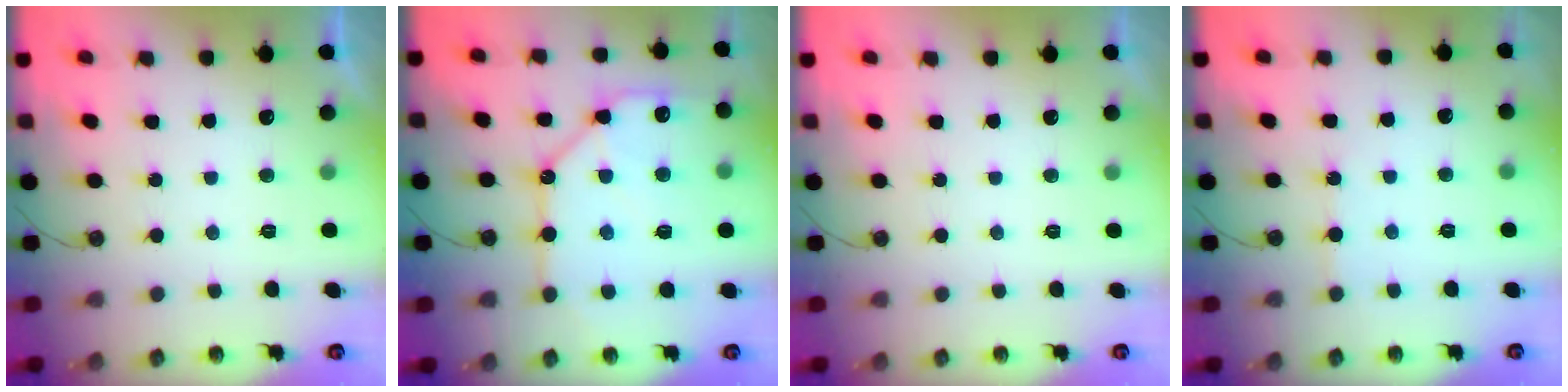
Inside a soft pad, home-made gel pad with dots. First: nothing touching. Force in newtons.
{"total": 14.0, "press": 14.0, "slide": 1.3}
{"total": 0.0}
{"total": 4.2, "press": 4.2, "slide": 0.6}